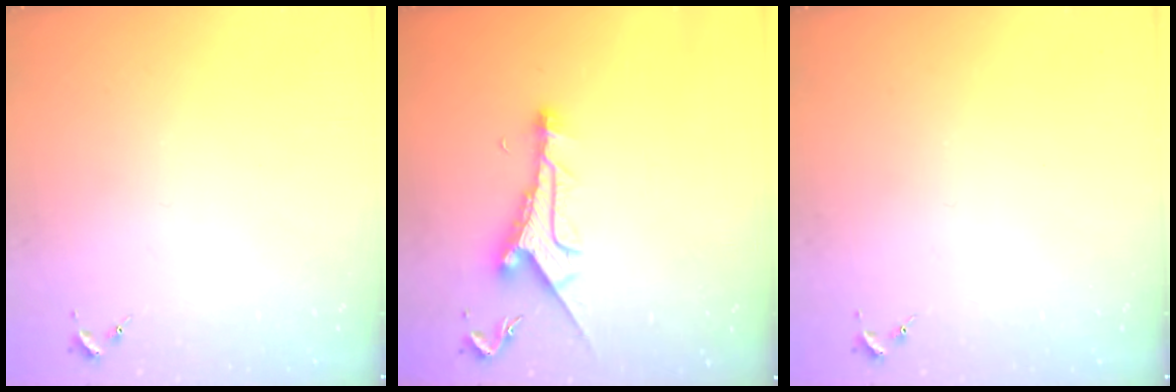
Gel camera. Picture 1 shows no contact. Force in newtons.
{"total": 10.2, "press": 10.2, "slide": 0.8}
{"total": 0.0}